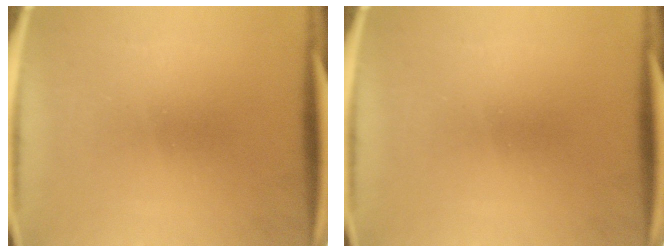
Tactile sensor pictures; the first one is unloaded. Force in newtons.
{"total": 0.0}